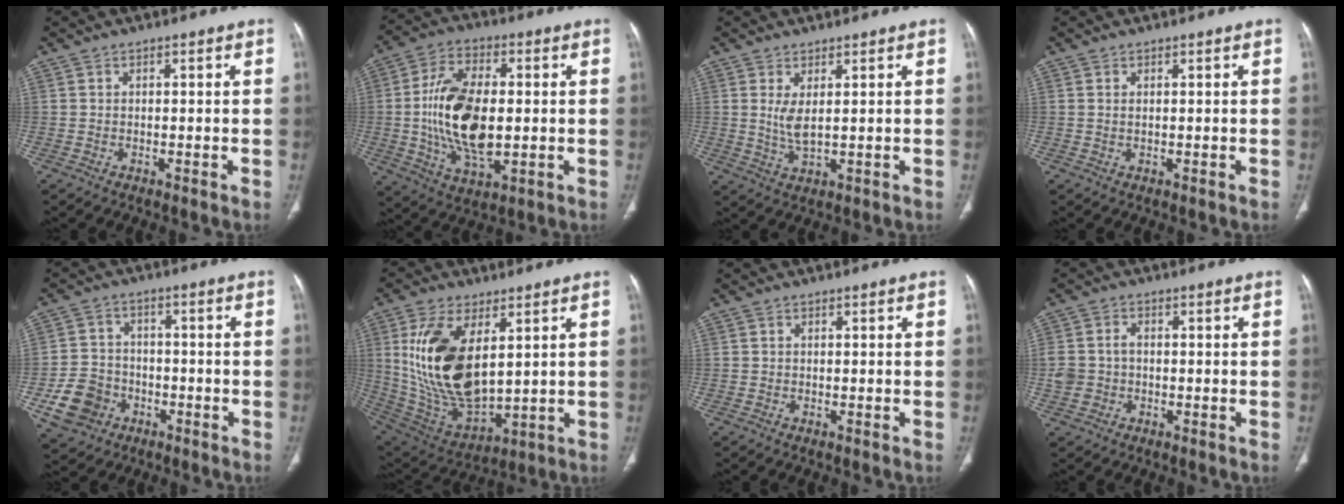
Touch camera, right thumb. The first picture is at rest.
{"total": 17.2, "force": [-0.3, 8.9, 14.8], "torque": [-0.276, -0.002, -0.003]}
{"total": 4.0, "force": [1.1, 1.3, 3.6], "torque": [-0.075, -0.017, 0.030]}
{"total": 0.6, "force": [0.3, 0.3, 0.5], "torque": [-0.010, 0.000, 0.005]}
{"total": 9.6, "force": [-3.8, 8.0, 3.7], "torque": [-0.054, 0.023, -0.063]}
{"total": 20.1, "force": [4.9, 10.3, 16.5], "torque": [-0.311, -0.028, 0.110]}
{"total": 0.0}
{"total": 4.7, "force": [-0.5, 3.9, 2.5], "torque": [-0.045, 0.017, -0.007]}